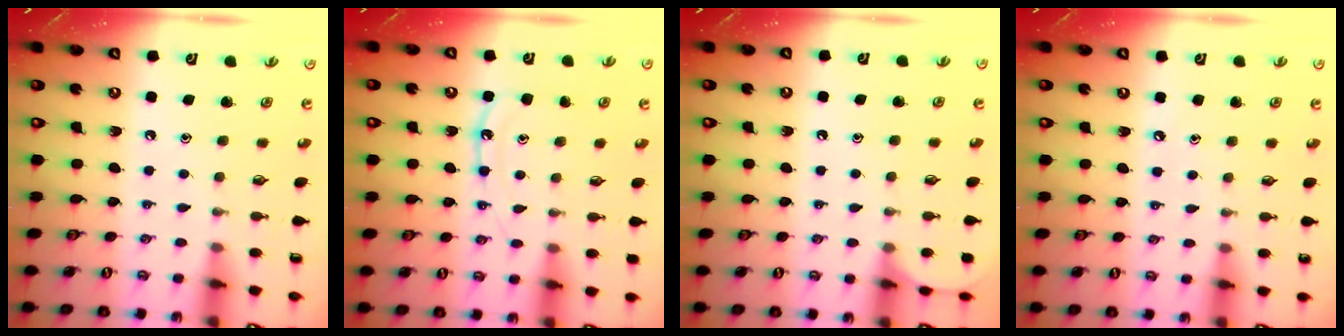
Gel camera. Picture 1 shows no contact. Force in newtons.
{"total": 10.2, "press": 10.1, "slide": 0.5}
{"total": 3.7, "press": 3.6, "slide": 0.5}
{"total": 2.4, "press": 2.4, "slide": 0.3}